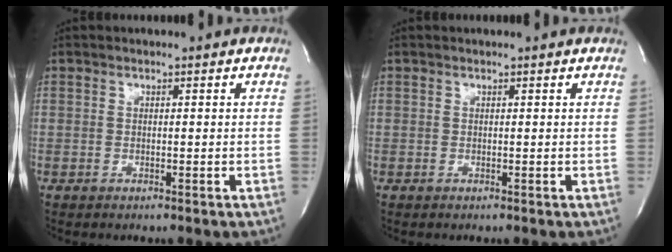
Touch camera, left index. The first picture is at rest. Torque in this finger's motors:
{"motor_torque": [0.14, -0.08, -0.03, 0.02]}